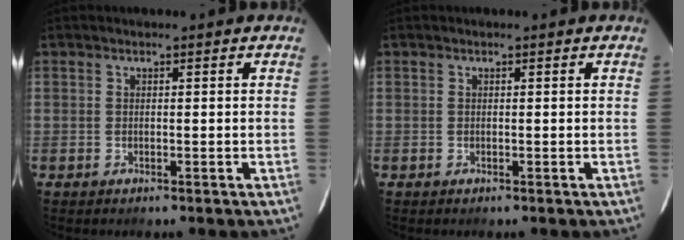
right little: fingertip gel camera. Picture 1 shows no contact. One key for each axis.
{"total": 0.0}